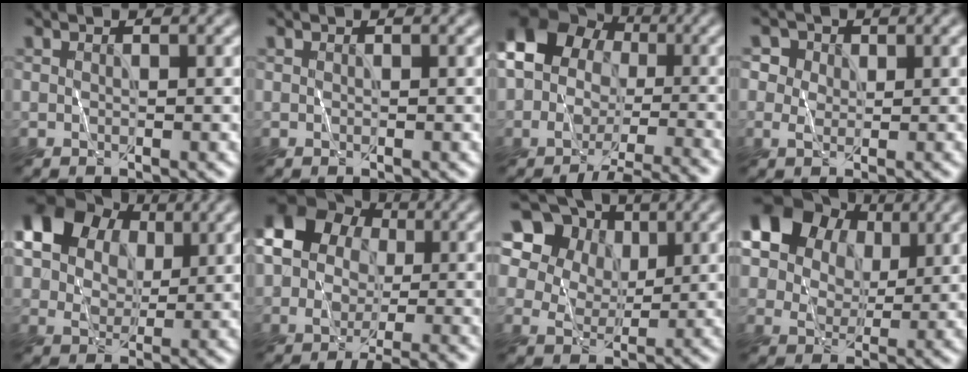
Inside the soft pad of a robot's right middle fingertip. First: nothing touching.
{"total": 0.0}
{"total": 11.1, "force": [-3.7, 8.8, 5.5], "torque": [-0.077, 0.005, -0.079]}
{"total": 3.2, "force": [1.0, 2.6, 1.7], "torque": [-0.017, 0.015, -0.007]}
{"total": 12.5, "force": [5.0, 8.9, 7.2], "torque": [-0.135, 0.037, 0.081]}
{"total": 11.4, "force": [-2.7, 9.5, 5.6], "torque": [-0.074, 0.026, -0.074]}
{"total": 15.4, "force": [7.5, 11.9, 6.2], "torque": [-0.178, 0.041, 0.142]}
{"total": 13.4, "force": [5.8, 10.0, 6.8], "torque": [-0.144, 0.036, 0.110]}